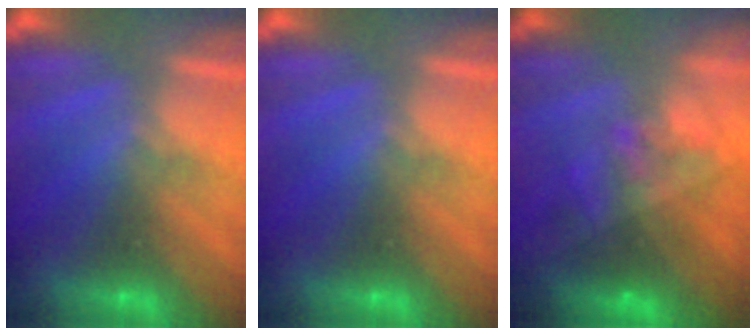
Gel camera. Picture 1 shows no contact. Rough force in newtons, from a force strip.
{"total": 0.0}
{"total": 7.4}